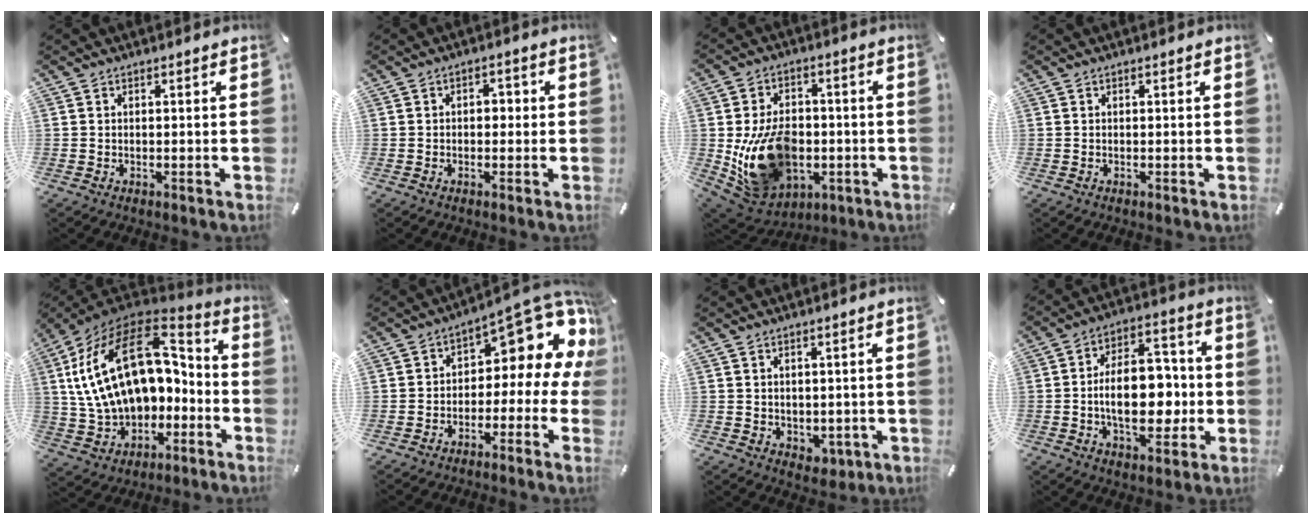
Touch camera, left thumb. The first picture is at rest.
{"total": 2.3, "force": [-0.7, 1.6, 1.5], "torque": [-0.021, 0.009, -0.019]}
{"total": 18.1, "force": [-2.6, 13.5, 11.7], "torque": [-0.228, -0.005, -0.037]}
{"total": 0.0}
{"total": 25.1, "force": [5.0, 16.4, 18.2], "torque": [-0.340, -0.019, 0.097]}
{"total": 11.1, "force": [6.7, 4.9, 7.4], "torque": [-0.092, -0.067, 0.107]}
{"total": 3.0, "force": [1.1, 2.7, 0.5], "torque": [0.003, -0.006, 0.020]}
{"total": 15.8, "force": [-1.8, 9.5, 12.4], "torque": [-0.194, 0.007, -0.031]}